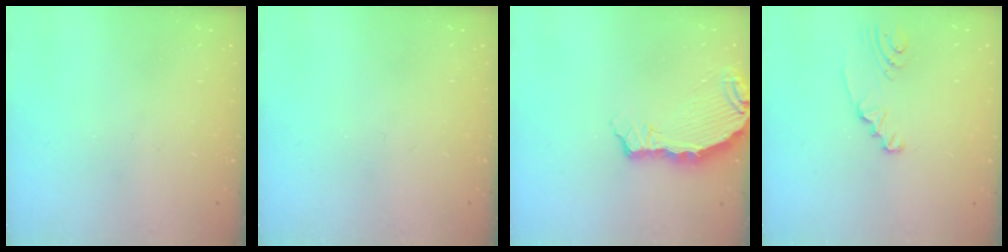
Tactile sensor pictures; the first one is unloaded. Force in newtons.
{"total": 0.0}
{"total": 7.2, "press": 6.2, "slide": 3.7}
{"total": 2.4, "press": 2.4, "slide": 0.2}